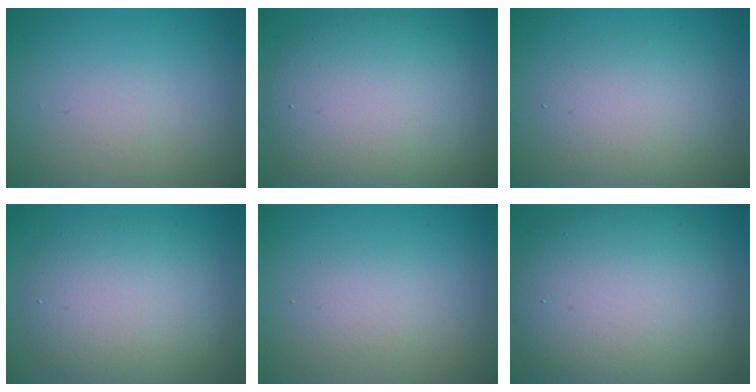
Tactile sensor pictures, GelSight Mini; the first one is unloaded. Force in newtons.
{"total": 9.6, "press": 9.6, "slide": 0.2}
{"total": 3.2, "press": 3.2, "slide": 0.2}
{"total": 6.2, "press": 6.2, "slide": 0.3}
{"total": 1.6, "press": 1.6, "slide": 0.3}
{"total": 12.2, "press": 12.2, "slide": 0.8}